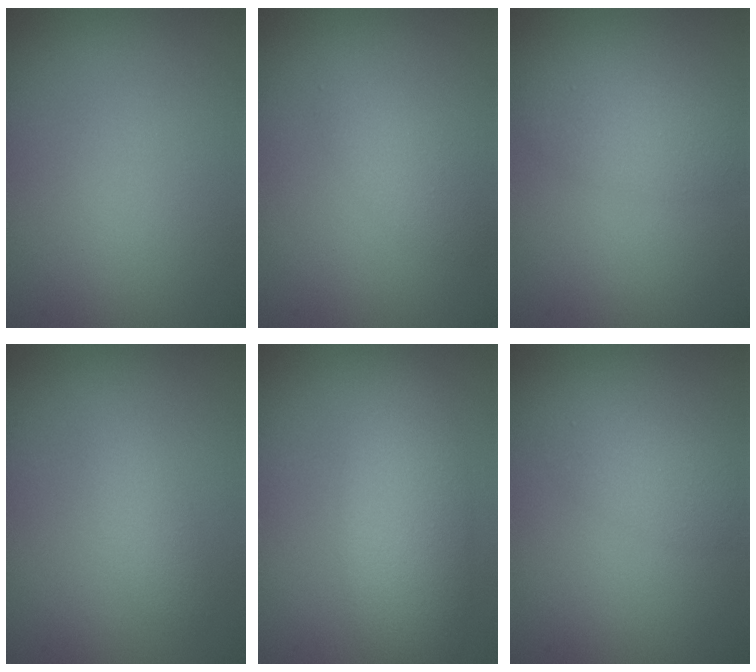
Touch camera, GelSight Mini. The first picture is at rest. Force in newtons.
{"total": 2.0, "press": 2.0, "slide": 0.1}
{"total": 2.8, "press": 2.8, "slide": 0.1}
{"total": 1.8, "press": 1.8, "slide": 0.1}
{"total": 5.7, "press": 5.7, "slide": 0.3}
{"total": 2.2, "press": 2.2, "slide": 0.2}